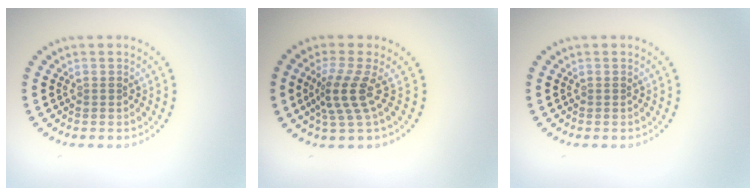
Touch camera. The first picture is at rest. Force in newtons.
{"total": 3.3, "press": 2.3, "slide": 2.4}
{"total": 0.0}